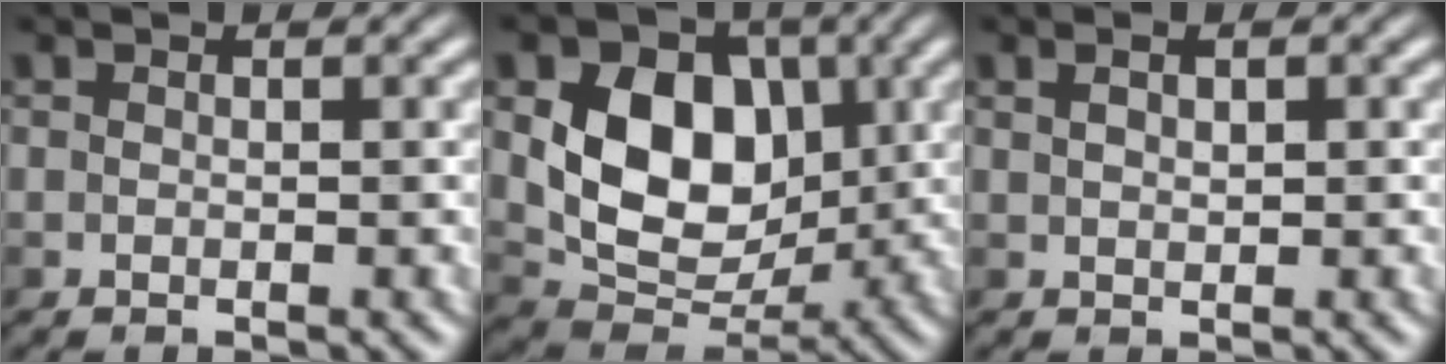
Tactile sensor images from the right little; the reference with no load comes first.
{"total": 8.4, "force": [0.4, 6.4, 5.5], "torque": [-0.101, -0.011, 0.006]}
{"total": 1.1, "force": [0.0, 0.4, 1.1], "torque": [-0.024, 0.001, 0.002]}